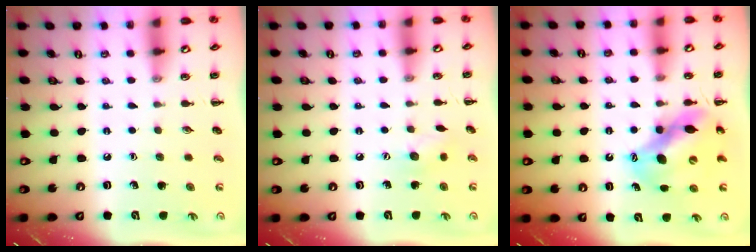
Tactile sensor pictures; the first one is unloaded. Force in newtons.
{"total": 6.7, "press": 6.5, "slide": 1.4}
{"total": 12.8, "press": 12.3, "slide": 3.3}